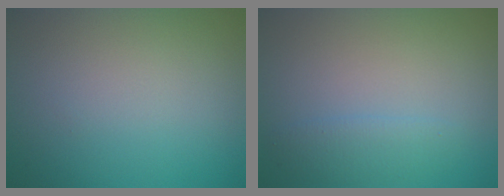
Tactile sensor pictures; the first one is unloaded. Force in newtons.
{"total": 1.7, "press": 1.7, "slide": 0.1}